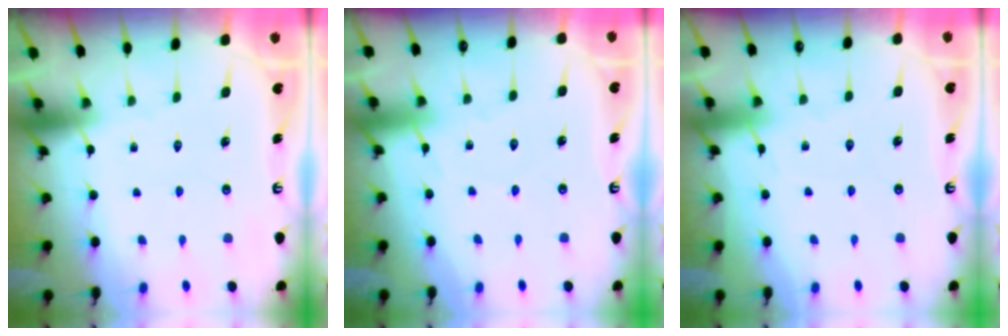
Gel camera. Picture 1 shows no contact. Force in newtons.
{"total": 1.9, "press": 1.9, "slide": 0.2}
{"total": 2.6, "press": 2.6, "slide": 0.4}